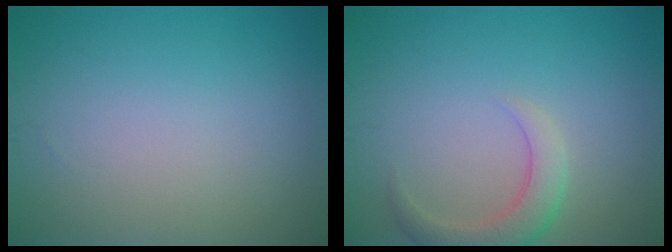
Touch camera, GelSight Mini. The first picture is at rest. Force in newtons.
{"total": 3.0, "press": 3.0, "slide": 0.3}